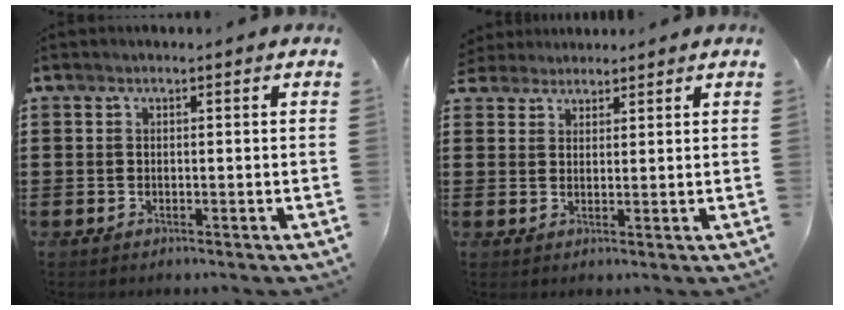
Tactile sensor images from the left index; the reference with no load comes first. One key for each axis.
{"total": 2.2, "fx": 2.0, "fy": 0.9, "fz": -0.3, "tx": -0.005, "ty": 0.003, "tz": 0.039}